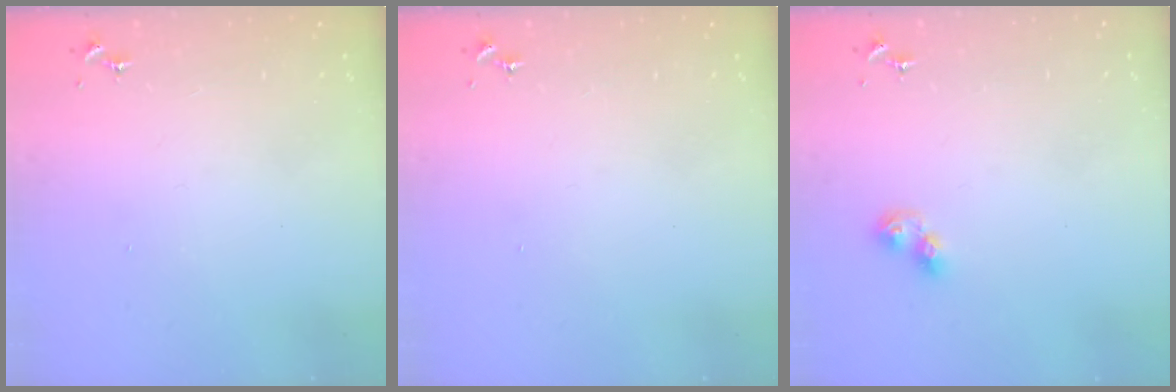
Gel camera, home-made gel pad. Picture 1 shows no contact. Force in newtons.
{"total": 0.0}
{"total": 6.3, "press": 6.3, "slide": 0.5}